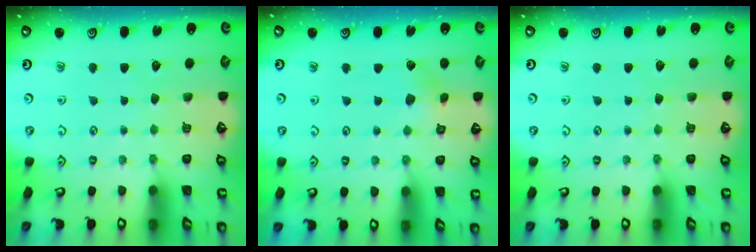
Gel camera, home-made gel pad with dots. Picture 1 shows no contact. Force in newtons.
{"total": 3.9, "press": 3.9, "slide": 0.6}
{"total": 0.0}